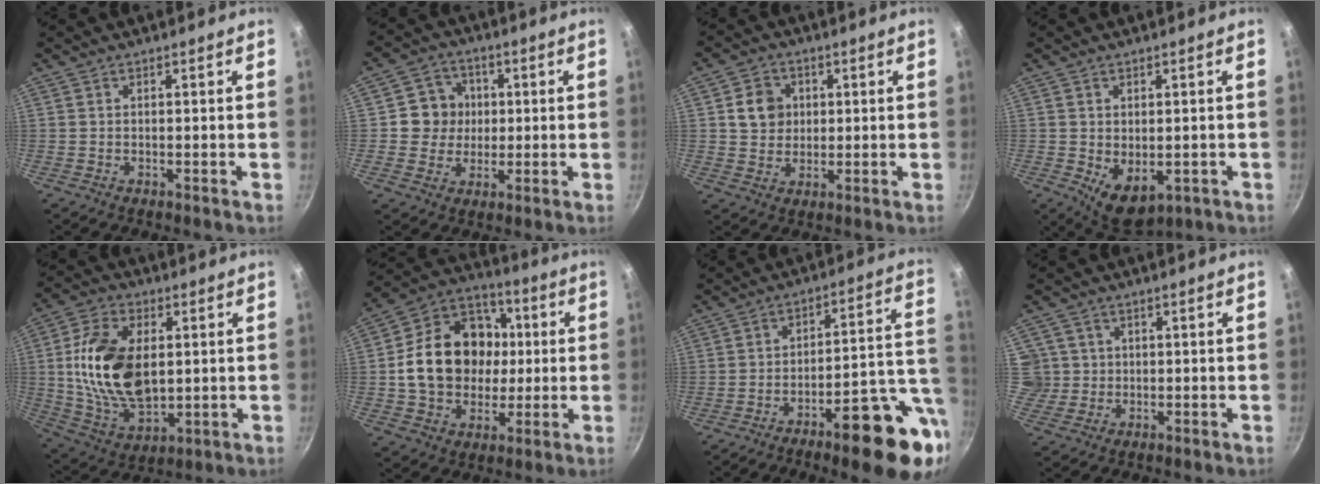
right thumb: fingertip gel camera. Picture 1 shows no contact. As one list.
[{"total": 7.8, "force": [0.7, 7.4, 2.2], "torque": [0.004, 0.008, 0.001]}, {"total": 6.6, "force": [1.4, 5.9, 2.7], "torque": [-0.018, 0.005, 0.021]}, {"total": 7.3, "force": [-1.0, 4.8, 5.4], "torque": [-0.066, -0.014, 0.002]}, {"total": 18.8, "force": [1.9, 11.7, 14.6], "torque": [-0.257, -0.006, 0.043]}, {"total": 20.7, "force": [0.8, 16.8, 12.1], "torque": [-0.183, 0.035, 0.013]}, {"total": 17.8, "force": [-6.5, 5.1, 15.8], "torque": [-0.182, 0.035, -0.090]}, {"total": 5.0, "force": [0.8, 4.8, 0.7], "torque": [0.020, 0.005, 0.016]}]